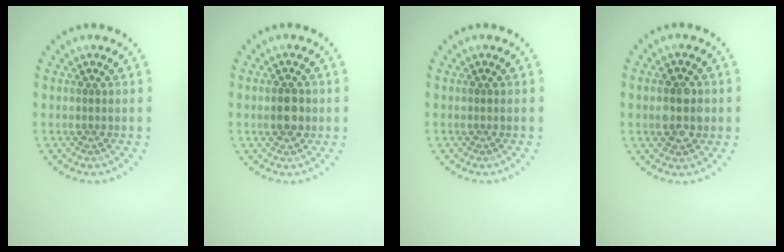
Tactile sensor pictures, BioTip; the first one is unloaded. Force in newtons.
{"total": 2.6, "press": 2.6, "slide": 0.0}
{"total": 0.0}
{"total": 3.9, "press": 3.9, "slide": 0.1}